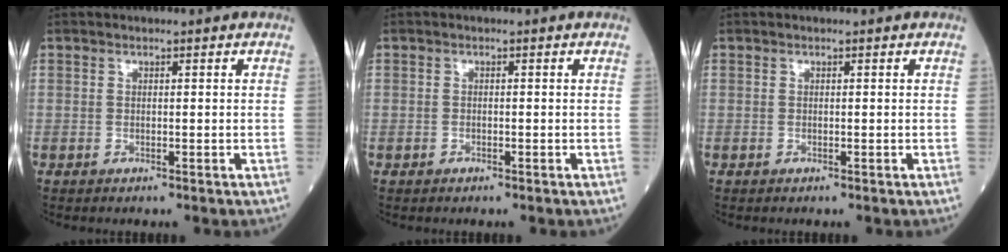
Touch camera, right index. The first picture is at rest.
{"total": 0.6, "force": [-0.3, 0.5, 0.2], "torque": [-0.004, 0.001, -0.004]}
{"total": 0.0}